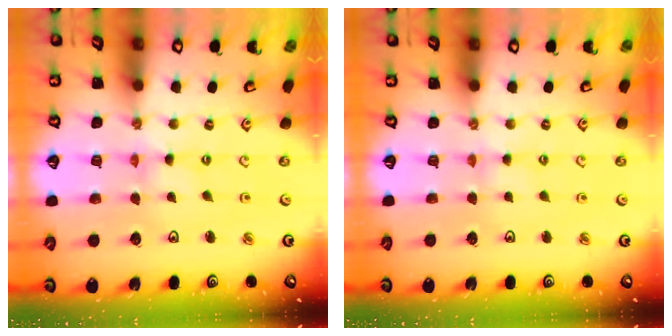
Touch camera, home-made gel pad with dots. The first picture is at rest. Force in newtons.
{"total": 1.8, "press": 1.7, "slide": 0.3}